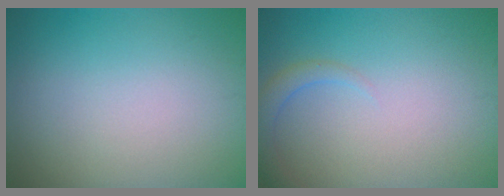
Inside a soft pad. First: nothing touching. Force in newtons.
{"total": 1.6, "press": 1.6, "slide": 0.2}